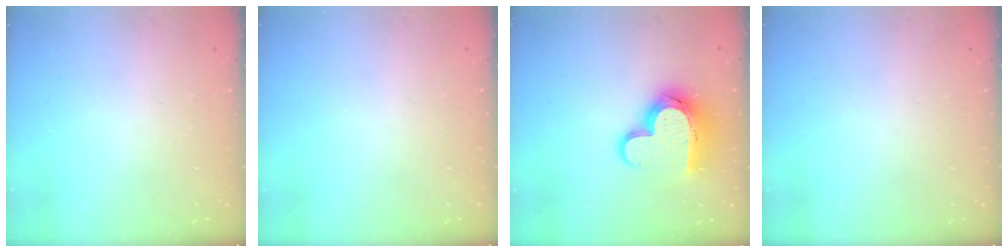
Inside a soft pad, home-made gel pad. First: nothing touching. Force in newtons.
{"total": 0.0}
{"total": 14.8, "press": 14.7, "slide": 1.3}
{"total": 0.0}